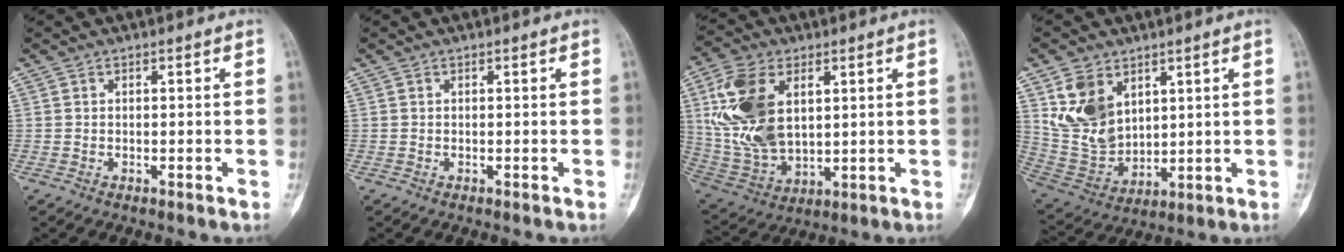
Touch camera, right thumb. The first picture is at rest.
{"total": 0.0}
{"total": 17.3, "force": [4.4, 10.5, 13.0], "torque": [-0.255, -0.014, 0.097]}
{"total": 12.2, "force": [5.4, 8.5, 6.9], "torque": [-0.108, -0.027, 0.130]}